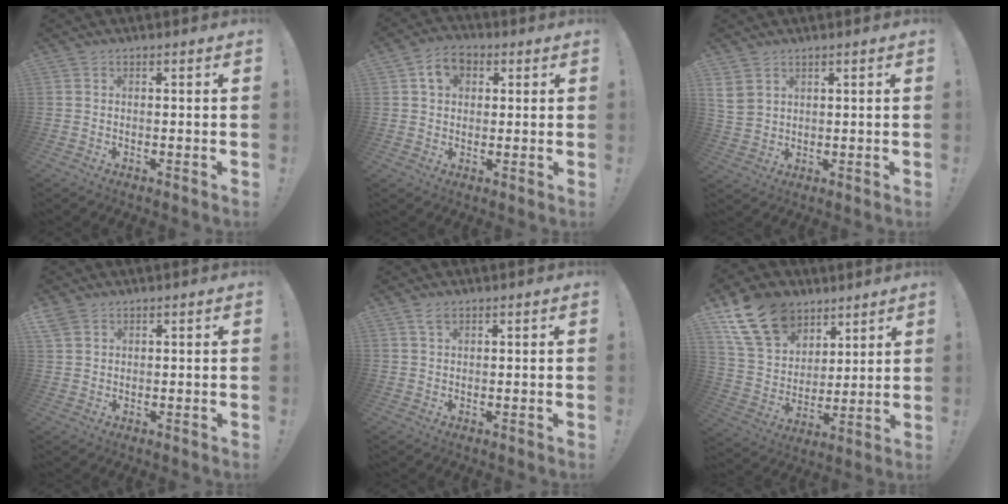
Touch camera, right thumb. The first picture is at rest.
{"total": 7.2, "force": [2.4, 5.6, 3.9], "torque": [-0.062, 0.007, 0.046]}
{"total": 5.0, "force": [2.7, 3.4, 2.4], "torque": [-0.057, -0.007, 0.056]}
{"total": 3.3, "force": [2.3, 1.9, 1.3], "torque": [-0.021, -0.011, 0.045]}
{"total": 2.4, "force": [1.6, 1.1, 1.5], "torque": [-0.029, -0.001, 0.029]}
{"total": 18.3, "force": [10.4, 12.8, 7.9], "torque": [-0.138, -0.051, 0.209]}